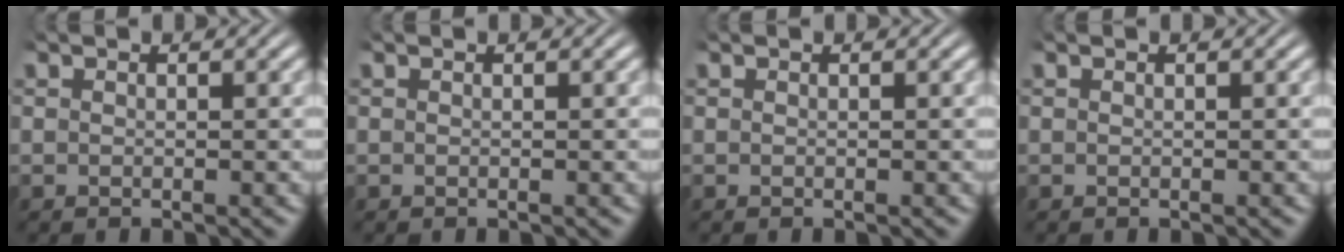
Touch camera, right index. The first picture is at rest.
{"total": 0.0}
{"total": 0.0}
{"total": 0.0}